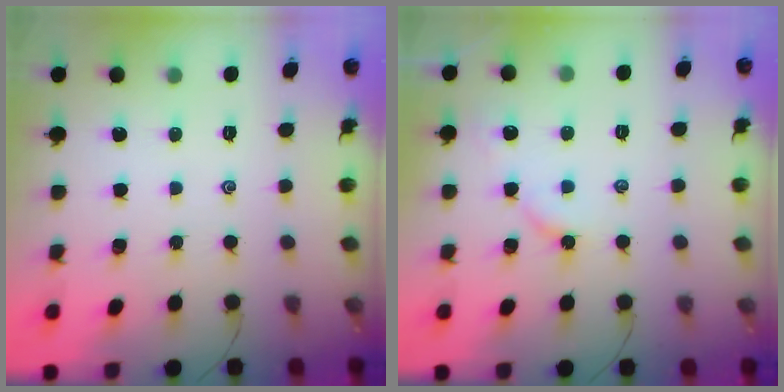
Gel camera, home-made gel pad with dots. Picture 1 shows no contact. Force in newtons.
{"total": 4.6, "press": 4.5, "slide": 0.6}